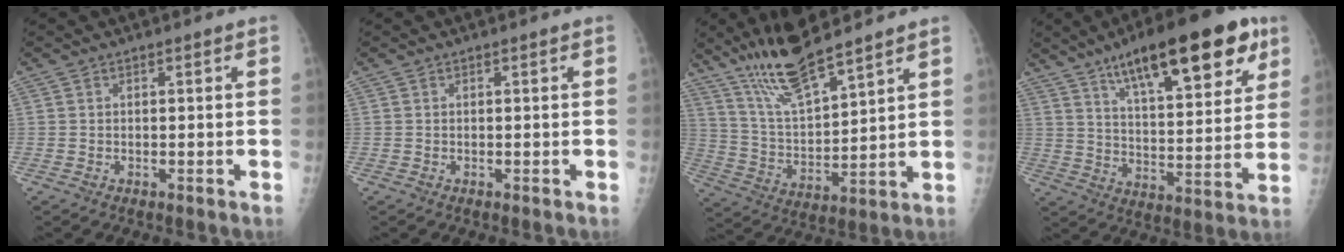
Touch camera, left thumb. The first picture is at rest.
{"total": 0.0}
{"total": 13.6, "force": [10.8, 2.4, 7.9], "torque": [-0.139, -0.059, 0.213]}
{"total": 22.8, "force": [12.8, 7.4, 17.4], "torque": [-0.230, -0.034, 0.199]}